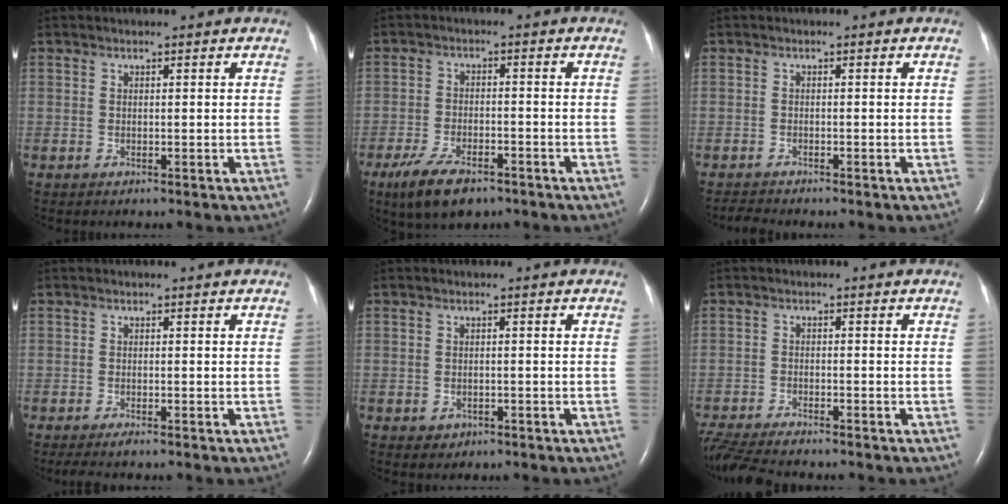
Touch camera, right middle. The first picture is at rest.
{"total": 7.9, "force": [-5.3, 3.1, 4.9], "torque": [-0.100, -0.011, -0.091]}
{"total": 1.4, "force": [-1.4, -0.1, 0.0], "torque": [-0.007, -0.009, -0.023]}
{"total": 2.1, "force": [-1.7, 0.2, 1.2], "torque": [-0.025, -0.007, -0.027]}
{"total": 1.5, "force": [-0.7, 1.2, 0.3], "torque": [-0.007, 0.003, -0.004]}
{"total": 9.6, "force": [-8.6, 1.3, 4.1], "torque": [-0.079, -0.020, -0.145]}